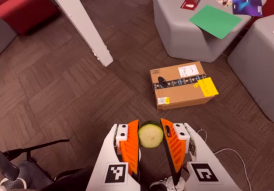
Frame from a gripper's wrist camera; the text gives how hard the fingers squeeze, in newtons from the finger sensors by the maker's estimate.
{"total": 12.0, "left": 13.5, "right": 10.4}